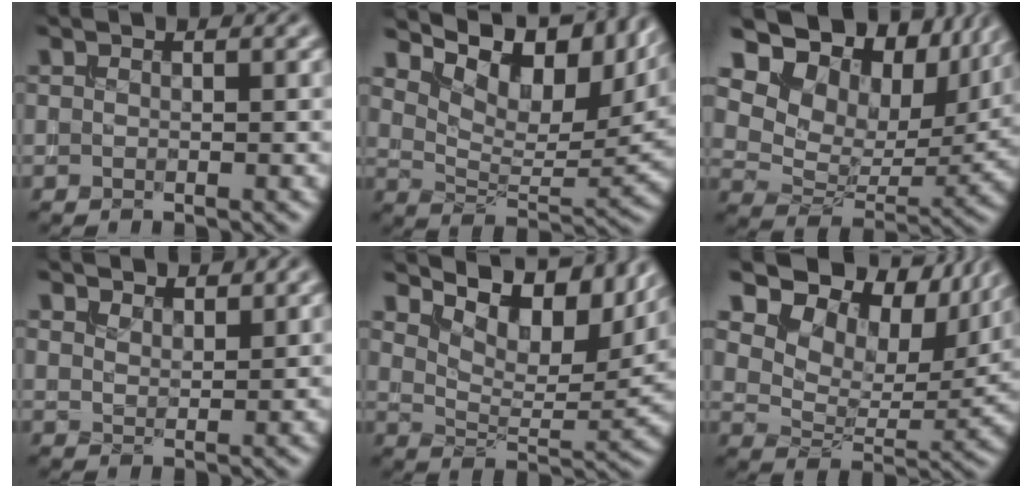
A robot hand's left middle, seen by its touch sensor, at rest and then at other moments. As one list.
[{"total": 12.6, "force": [8.0, 5.1, 8.2], "torque": [-0.129, 0.011, 0.144]}, {"total": 16.2, "force": [9.4, 9.8, 8.8], "torque": [-0.189, 0.041, 0.157]}, {"total": 2.8, "force": [2.7, 0.7, 0.7], "torque": [-0.016, 0.003, 0.045]}, {"total": 10.2, "force": [7.0, 4.0, 6.3], "torque": [-0.094, 0.004, 0.120]}, {"total": 13.1, "force": [8.2, 7.4, 7.1], "torque": [-0.128, 0.015, 0.122]}]